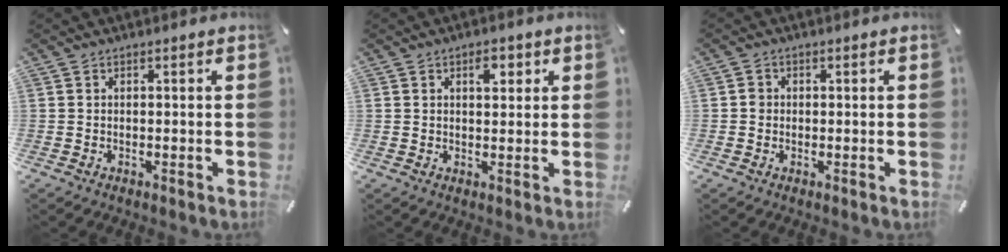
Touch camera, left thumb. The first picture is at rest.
{"total": 3.7, "force": [1.5, 2.2, 2.6], "torque": [-0.024, -0.006, 0.018]}
{"total": 1.4, "force": [-0.2, 1.3, 0.5], "torque": [-0.009, 0.006, -0.006]}